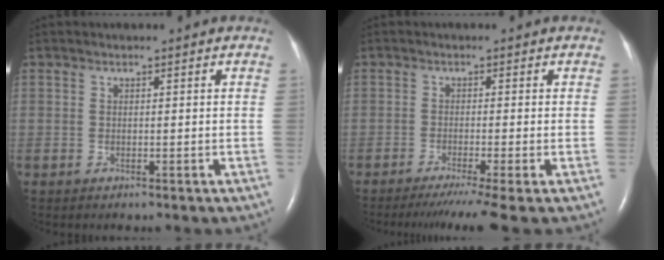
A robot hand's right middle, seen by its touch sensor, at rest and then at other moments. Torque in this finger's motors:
{"motor_torque": [0.61, -0.67, 0.15, 0.08]}